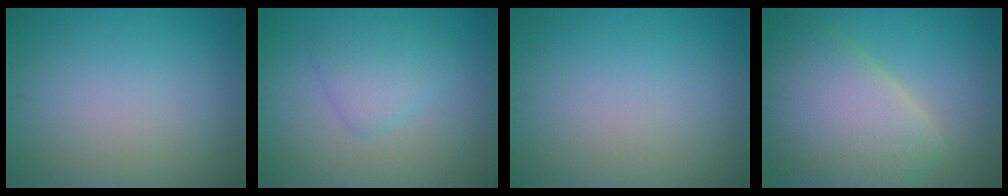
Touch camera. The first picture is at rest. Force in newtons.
{"total": 2.6, "press": 2.6, "slide": 0.3}
{"total": 0.0}
{"total": 8.9, "press": 8.9, "slide": 0.5}